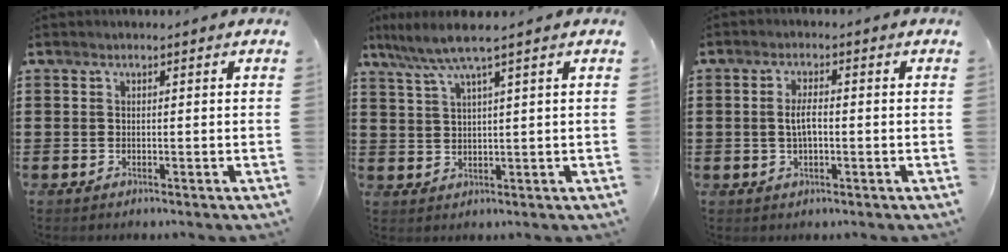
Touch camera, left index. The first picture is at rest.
{"total": 5.0, "force": [3.3, -0.2, 3.7], "torque": [-0.083, -0.006, 0.055]}
{"total": 3.2, "force": [-0.1, 1.0, 3.0], "torque": [-0.063, -0.002, -0.005]}